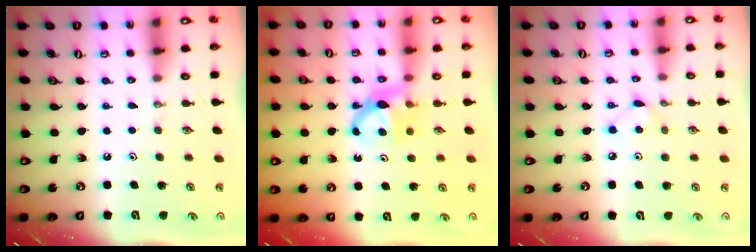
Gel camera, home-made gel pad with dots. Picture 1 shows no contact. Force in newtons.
{"total": 7.3, "press": 7.3, "slide": 0.3}
{"total": 5.9, "press": 5.9, "slide": 0.6}